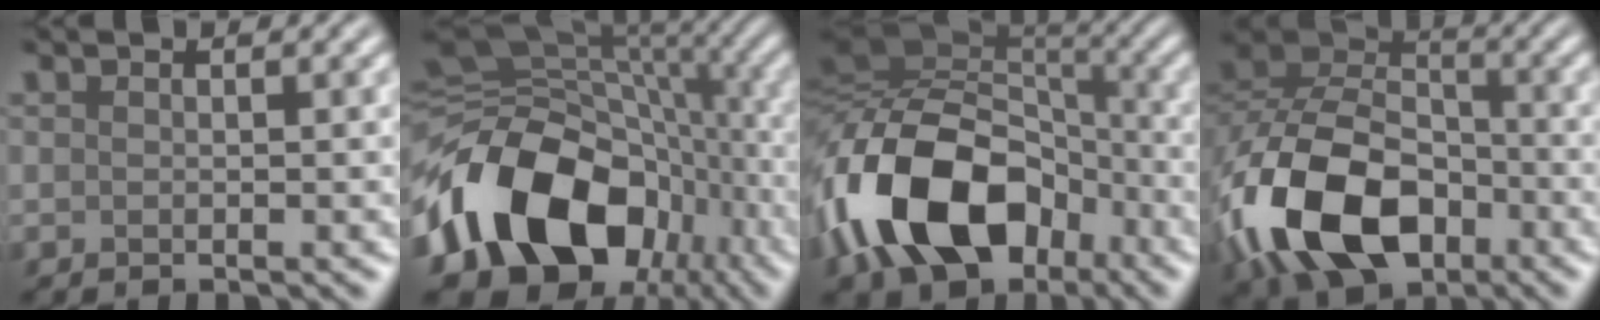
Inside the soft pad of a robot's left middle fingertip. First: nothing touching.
{"total": 14.8, "force": [-5.1, 10.5, 9.2], "torque": [-0.175, 0.000, -0.095]}
{"total": 16.0, "force": [-5.5, 10.6, 10.5], "torque": [-0.230, -0.017, -0.102]}
{"total": 12.8, "force": [-5.2, 8.2, 8.3], "torque": [-0.182, -0.004, -0.106]}